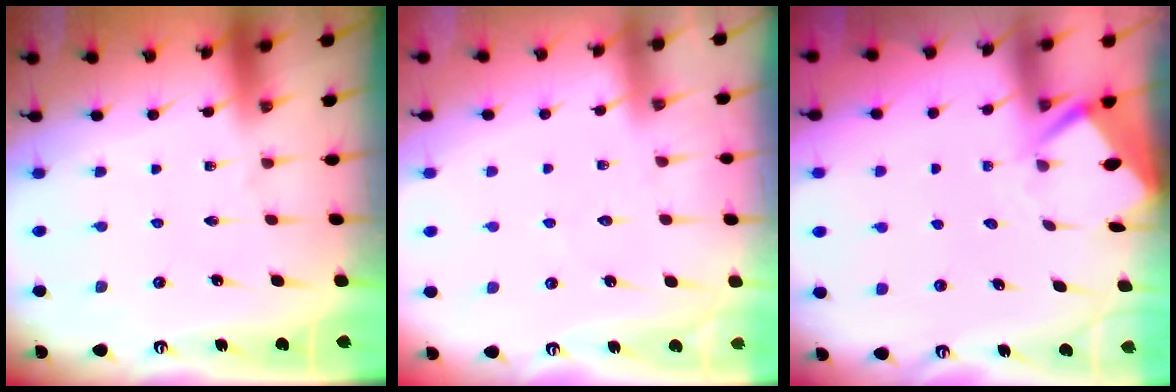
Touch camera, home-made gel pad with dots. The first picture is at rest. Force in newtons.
{"total": 4.5, "press": 4.4, "slide": 0.6}
{"total": 3.3, "press": 3.3, "slide": 0.3}